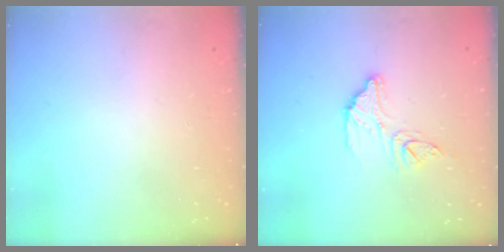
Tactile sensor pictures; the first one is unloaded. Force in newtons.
{"total": 12.4, "press": 12.4, "slide": 1.0}